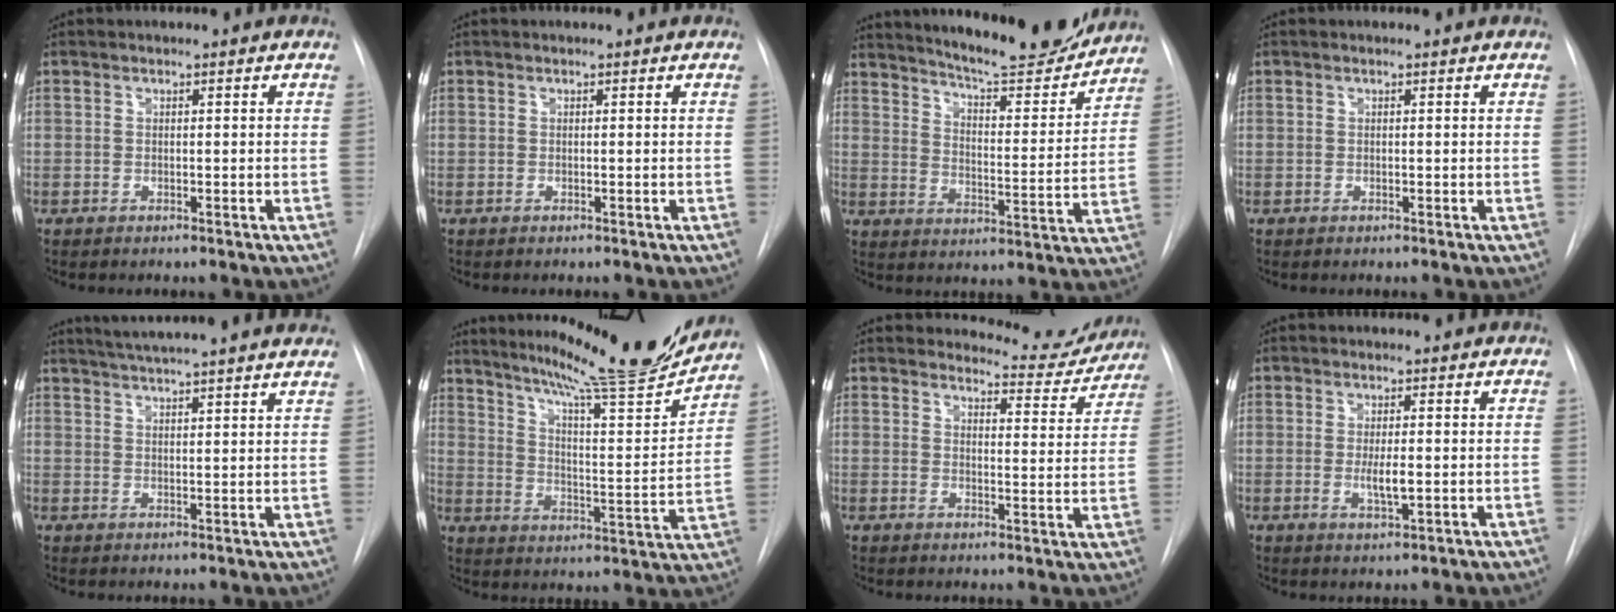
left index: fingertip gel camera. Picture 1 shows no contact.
{"total": 0.0}
{"total": 17.8, "force": [16.6, 1.6, 6.3], "torque": [-0.096, -0.042, 0.227]}
{"total": 0.0}
{"total": 16.1, "force": [14.4, -0.4, 7.2], "torque": [-0.122, 0.006, 0.186]}
{"total": 20.7, "force": [18.6, 0.1, 9.1], "torque": [-0.143, -0.057, 0.262]}
{"total": 7.9, "force": [7.7, 1.4, -0.5], "torque": [0.015, -0.034, 0.086]}
{"total": 3.3, "force": [-0.1, 0.7, 3.2], "torque": [-0.060, -0.005, -0.001]}